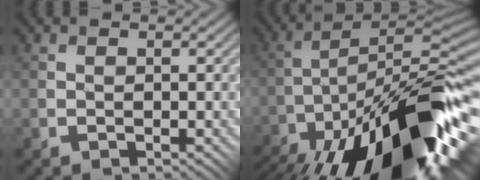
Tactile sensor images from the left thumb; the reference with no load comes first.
{"total": 19.4, "force": [-12.1, 4.7, 14.4], "torque": [-0.210, -0.006, -0.196]}